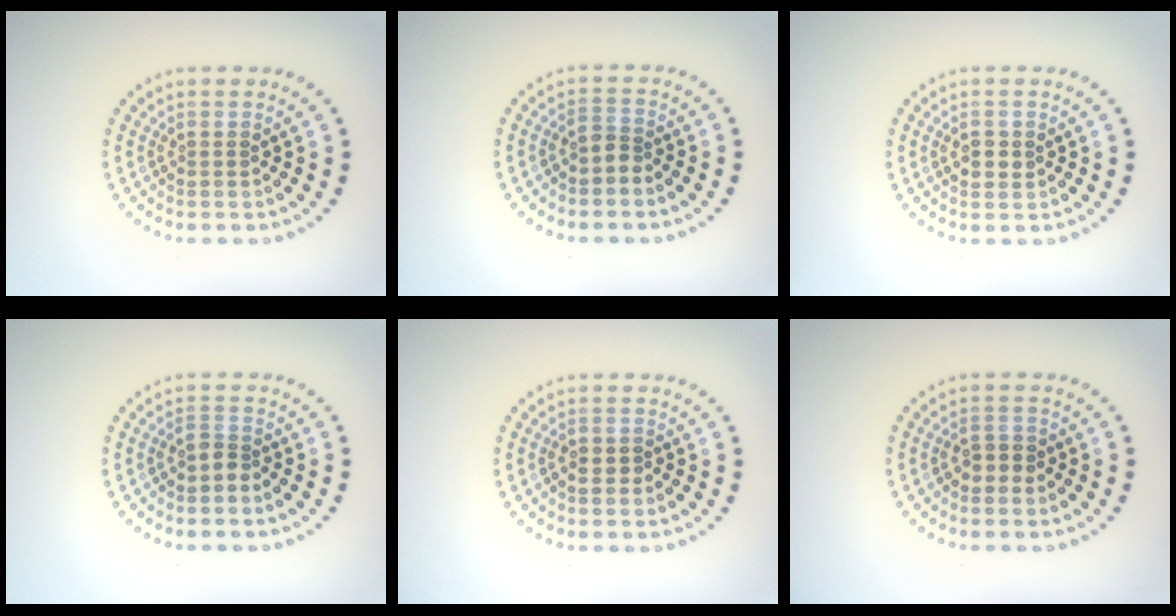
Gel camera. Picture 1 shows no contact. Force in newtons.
{"total": 1.7, "press": 1.3, "slide": 1.1}
{"total": 1.6, "press": 1.5, "slide": 0.4}
{"total": 1.7, "press": 1.3, "slide": 1.1}
{"total": 0.8, "press": 0.7, "slide": 0.5}
{"total": 1.7, "press": 1.6, "slide": 0.5}